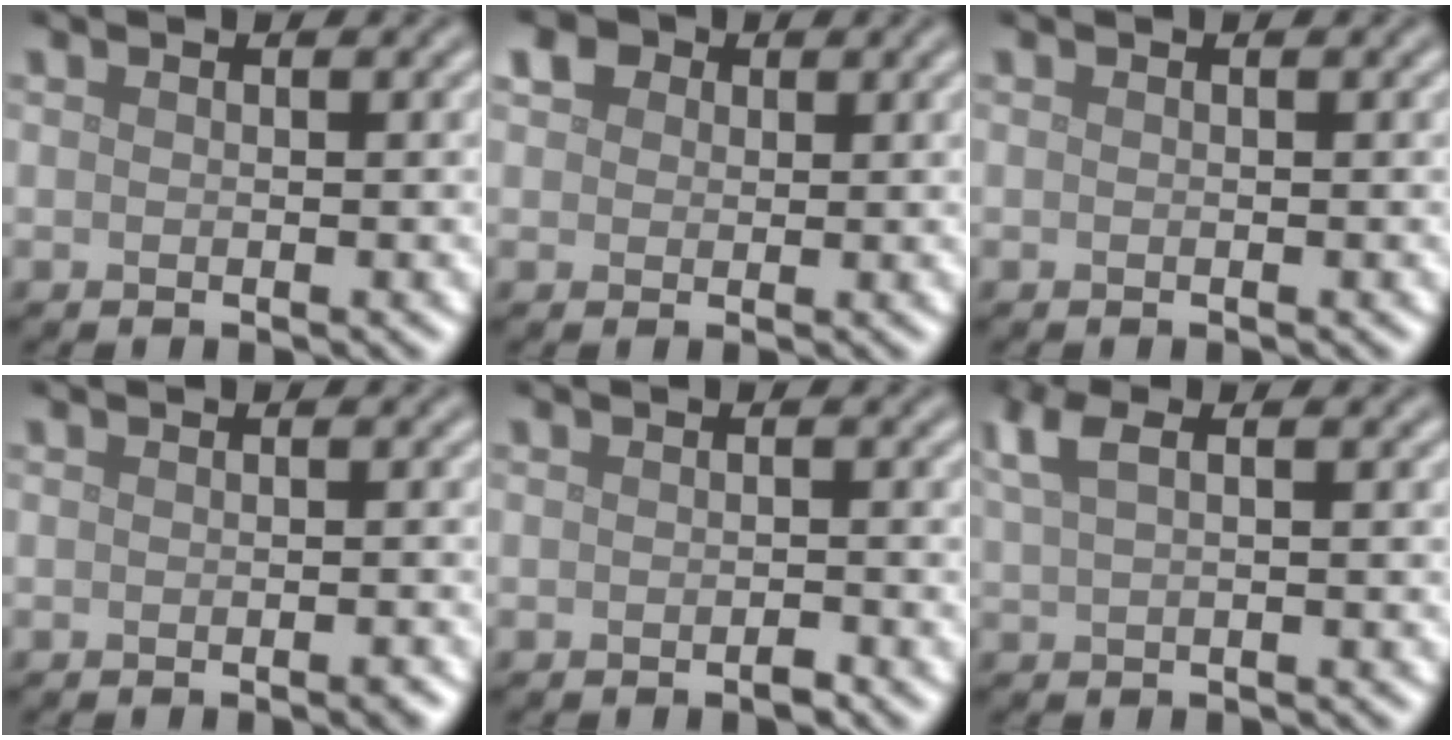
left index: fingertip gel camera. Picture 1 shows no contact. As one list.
[{"total": 3.5, "force": [1.7, 2.6, 1.6], "torque": [-0.037, 0.011, 0.014]}, {"total": 0.0}, {"total": 0.8, "force": [-0.5, 0.1, 0.7], "torque": [-0.008, -0.001, -0.007]}, {"total": 0.8, "force": [-0.5, 0.2, 0.5], "torque": [-0.008, 0.001, -0.007]}, {"total": 2.6, "force": [1.3, 0.9, 2.2], "torque": [-0.045, 0.007, 0.026]}]